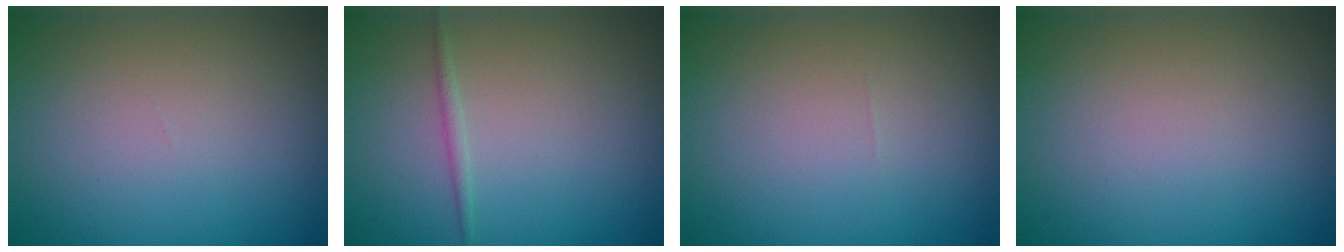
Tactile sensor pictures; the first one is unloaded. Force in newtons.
{"total": 0.8, "press": 0.8, "slide": 0.0}
{"total": 0.0}
{"total": 0.0}